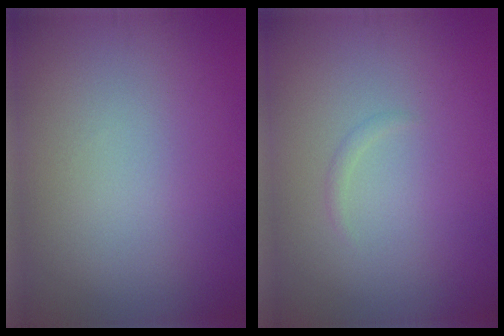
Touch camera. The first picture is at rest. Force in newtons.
{"total": 0.6, "press": 0.6, "slide": 0.0}